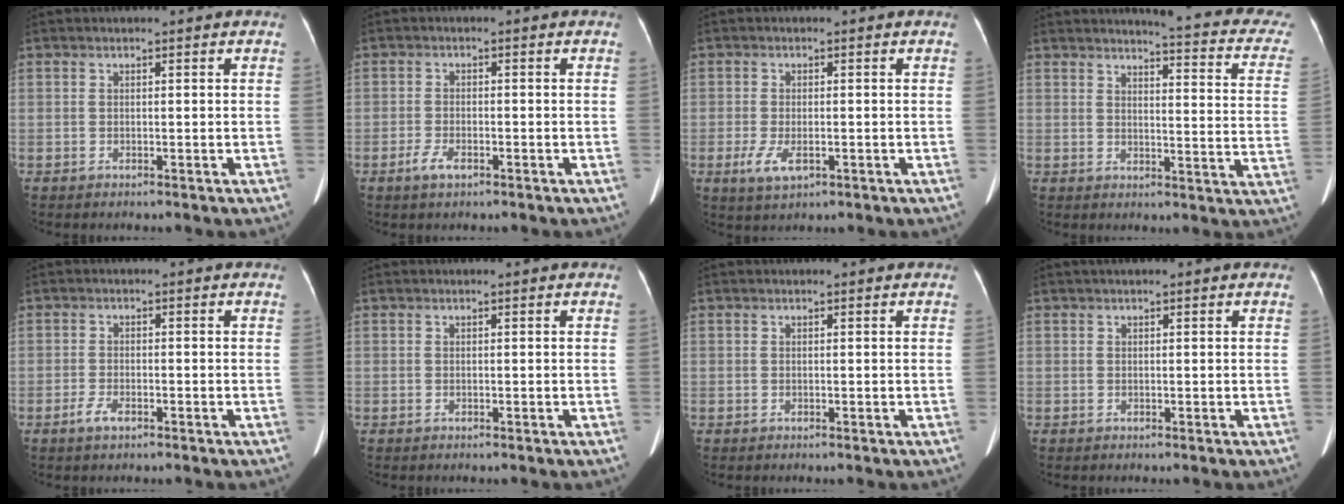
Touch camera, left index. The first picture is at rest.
{"total": 2.8, "force": [-1.7, 1.1, 1.9], "torque": [-0.047, -0.002, -0.029]}
{"total": 4.1, "force": [-1.5, 1.7, 3.4], "torque": [-0.076, -0.009, -0.020]}
{"total": 15.2, "force": [13.9, 1.9, 6.0], "torque": [-0.055, -0.063, 0.127]}
{"total": 2.4, "force": [-1.5, 0.9, 1.7], "torque": [-0.041, -0.002, -0.026]}
{"total": 0.0}
{"total": 0.0}
{"total": 1.0, "force": [0.7, 0.2, 0.7], "torque": [-0.009, 0.017, 0.010]}